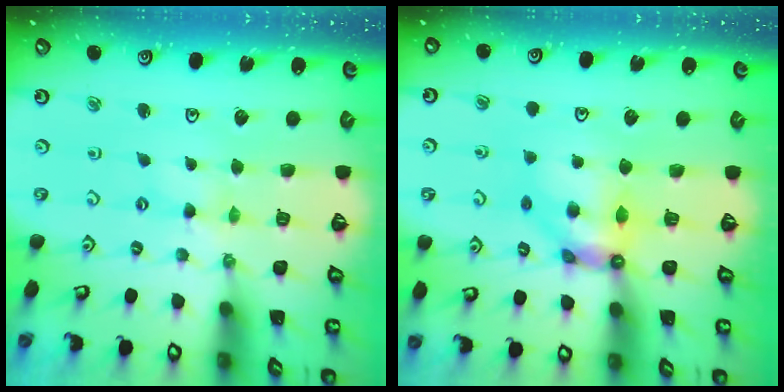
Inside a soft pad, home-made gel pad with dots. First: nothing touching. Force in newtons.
{"total": 8.5, "press": 8.4, "slide": 0.9}